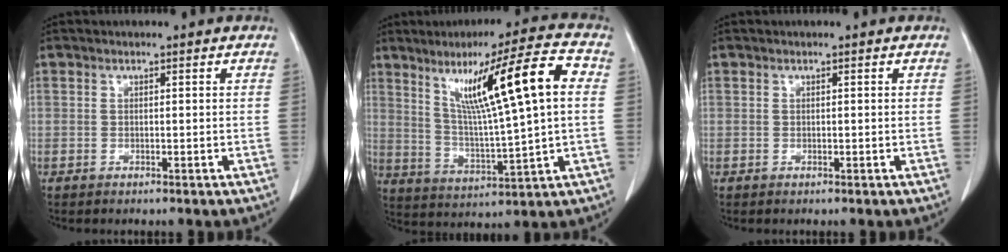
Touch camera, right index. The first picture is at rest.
{"total": 15.8, "force": [4.4, 0.3, 15.2], "torque": [-0.247, 0.014, 0.075]}
{"total": 0.0}